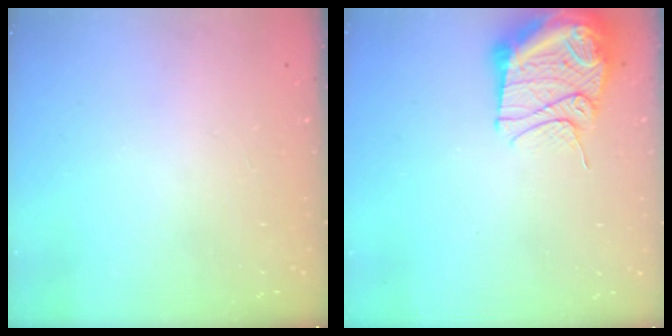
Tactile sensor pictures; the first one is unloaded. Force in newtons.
{"total": 14.0, "press": 13.9, "slide": 1.7}